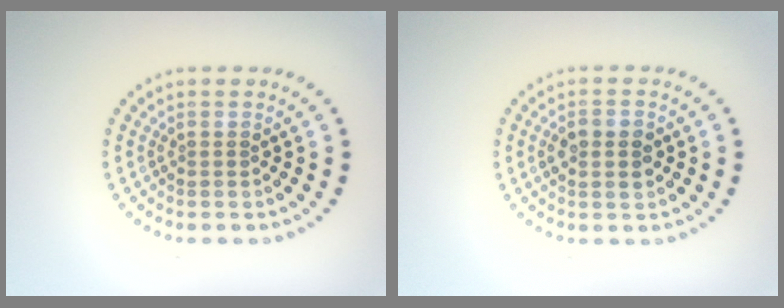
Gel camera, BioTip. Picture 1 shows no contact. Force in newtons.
{"total": 2.4, "press": 2.4, "slide": 0.2}